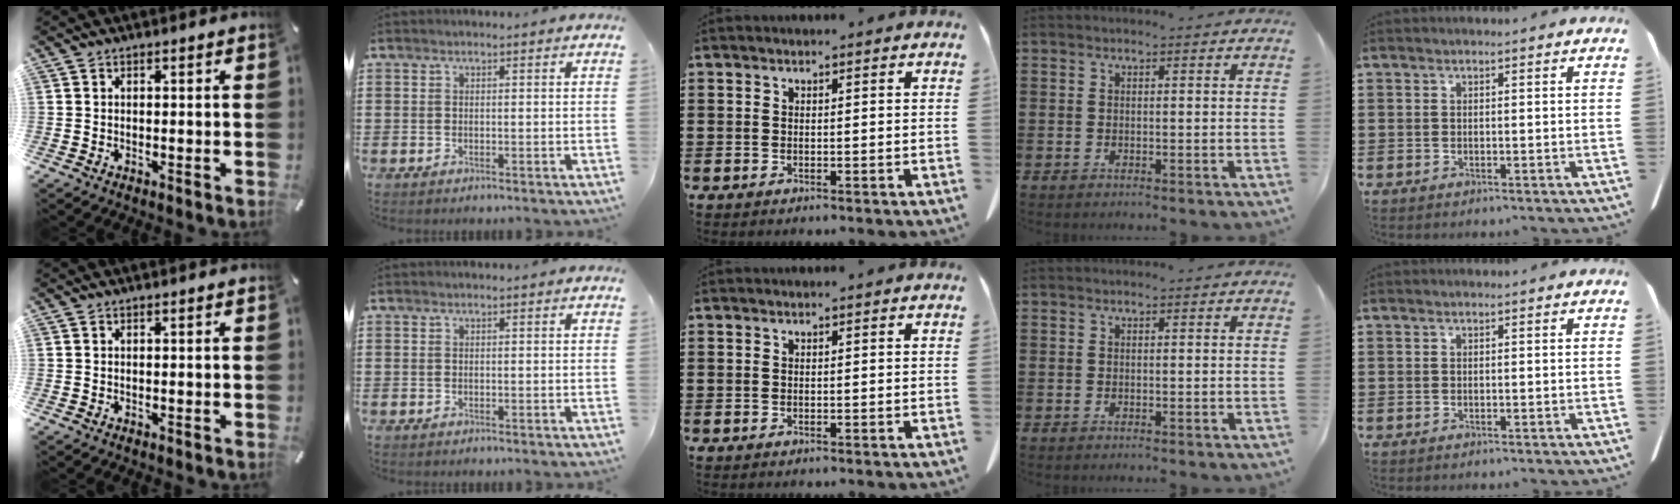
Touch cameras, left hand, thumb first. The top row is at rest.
{}